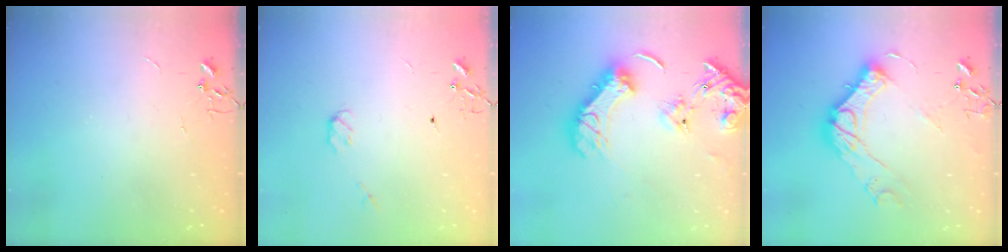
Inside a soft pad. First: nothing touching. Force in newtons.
{"total": 3.8, "press": 3.7, "slide": 0.6}
{"total": 20.0, "press": 19.8, "slide": 2.2}
{"total": 17.5, "press": 17.4, "slide": 1.4}